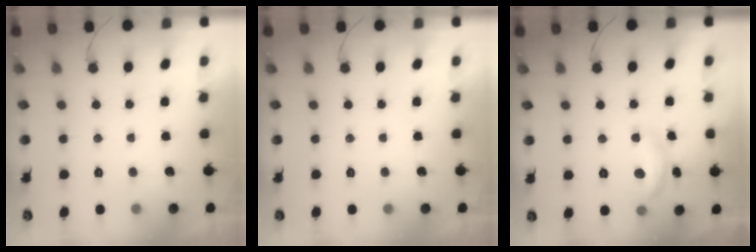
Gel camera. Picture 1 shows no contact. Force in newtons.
{"total": 0.0}
{"total": 10.9, "press": 10.9, "slide": 0.6}